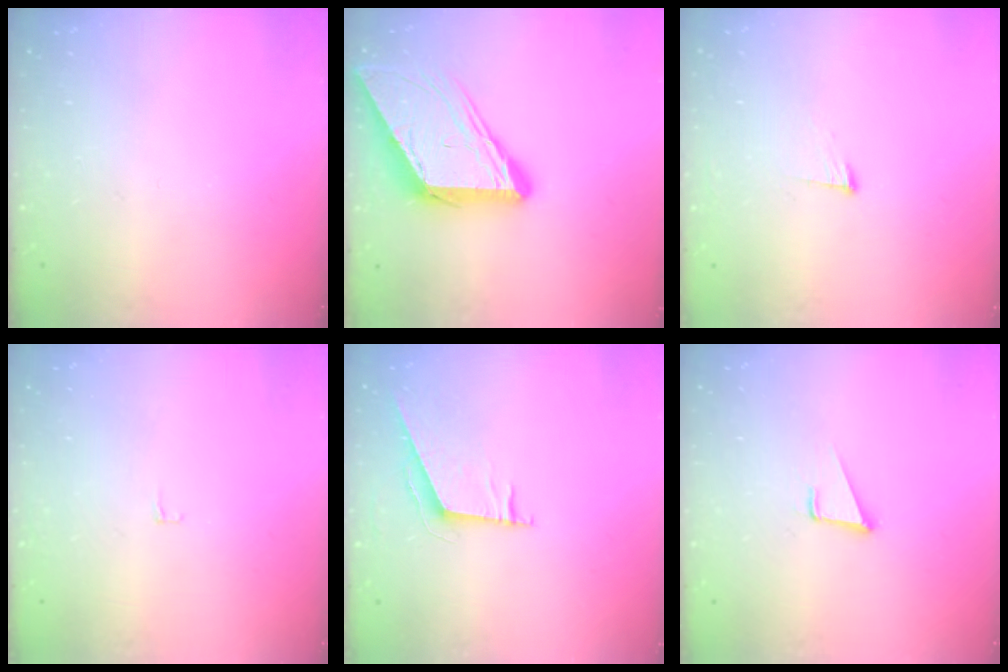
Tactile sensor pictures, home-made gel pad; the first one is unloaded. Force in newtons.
{"total": 12.0, "press": 12.0, "slide": 1.2}
{"total": 6.5, "press": 6.4, "slide": 1.4}
{"total": 2.4, "press": 2.4, "slide": 0.2}
{"total": 6.3, "press": 6.3, "slide": 0.7}
{"total": 3.4, "press": 2.6, "slide": 2.2}